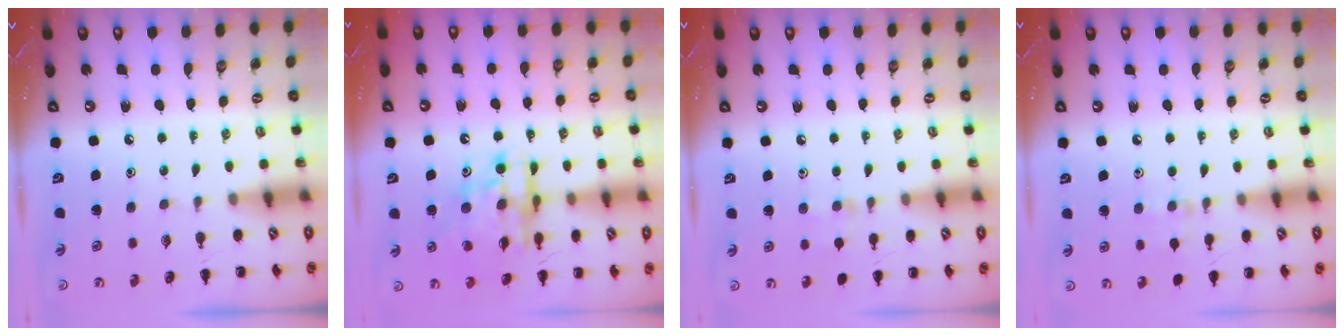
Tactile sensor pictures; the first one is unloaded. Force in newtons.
{"total": 12.6, "press": 12.2, "slide": 3.3}
{"total": 6.2, "press": 6.0, "slide": 1.8}
{"total": 7.3, "press": 6.8, "slide": 2.7}